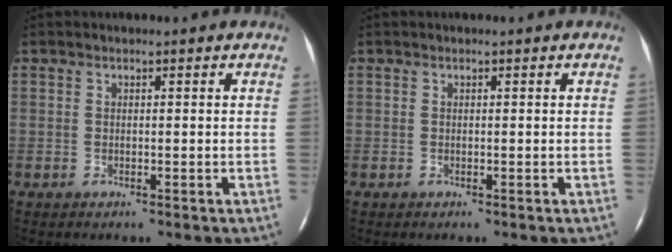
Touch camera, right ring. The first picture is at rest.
{"total": 0.0}